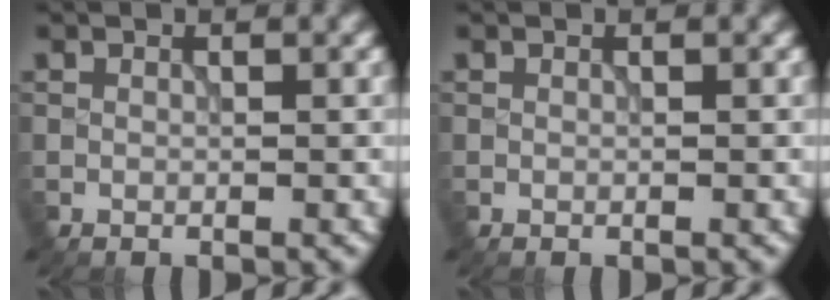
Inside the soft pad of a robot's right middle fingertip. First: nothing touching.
{"total": 0.0}